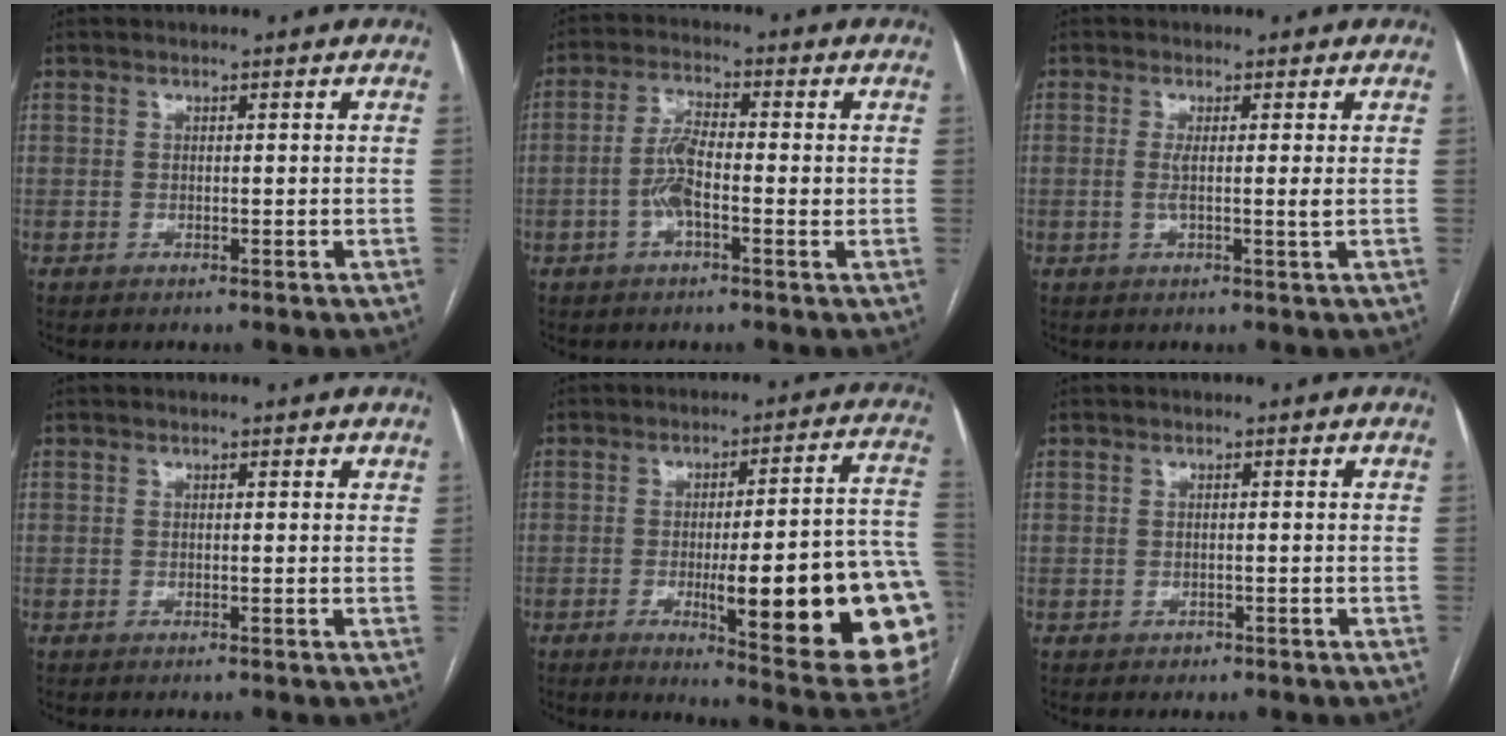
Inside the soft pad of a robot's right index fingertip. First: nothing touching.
{"total": 5.6, "force": [-1.1, 1.7, 5.3], "torque": [-0.112, 0.011, -0.025]}
{"total": 2.5, "force": [0.1, -0.3, 2.5], "torque": [-0.048, -0.002, 0.000]}
{"total": 0.7, "force": [0.5, 0.2, 0.4], "torque": [-0.006, 0.002, 0.001]}
{"total": 25.0, "force": [-6.1, 2.5, 24.1], "torque": [-0.218, -0.007, -0.074]}
{"total": 0.8, "force": [-0.5, 0.7, 0.0], "torque": [-0.004, 0.002, -0.007]}